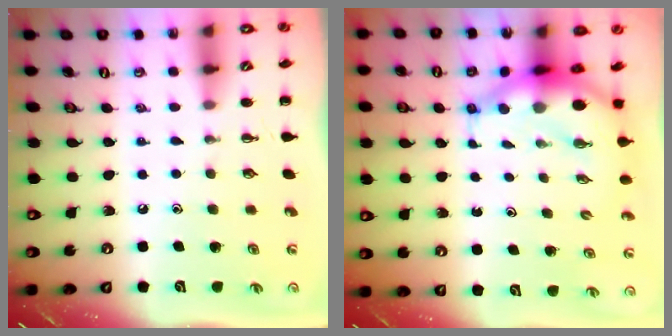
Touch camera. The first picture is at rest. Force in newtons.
{"total": 7.5, "press": 7.3, "slide": 1.9}